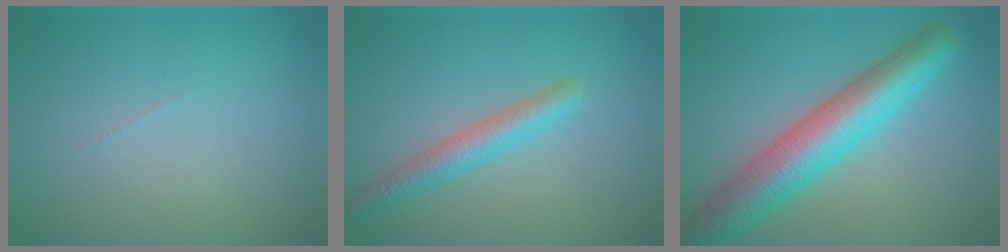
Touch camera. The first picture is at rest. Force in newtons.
{"total": 3.0, "press": 3.0, "slide": 0.0}
{"total": 8.2, "press": 8.2, "slide": 0.3}